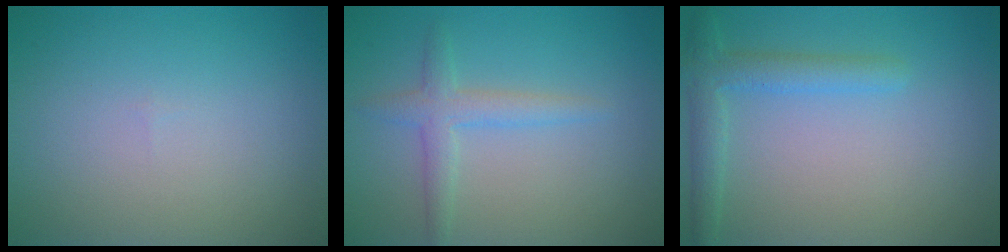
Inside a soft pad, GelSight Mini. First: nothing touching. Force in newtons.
{"total": 2.3, "press": 2.3, "slide": 0.1}
{"total": 2.8, "press": 2.8, "slide": 0.2}